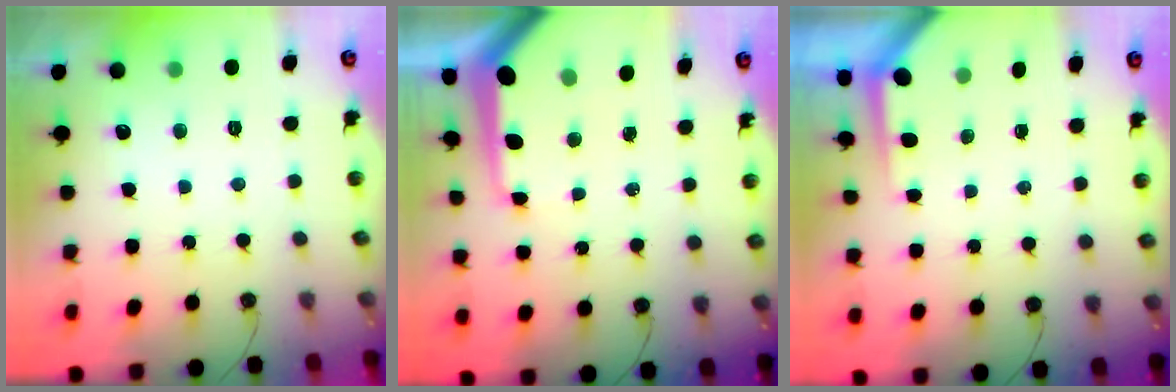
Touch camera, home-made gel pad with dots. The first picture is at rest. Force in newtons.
{"total": 11.8, "press": 11.8, "slide": 1.1}
{"total": 3.6, "press": 3.6, "slide": 0.3}